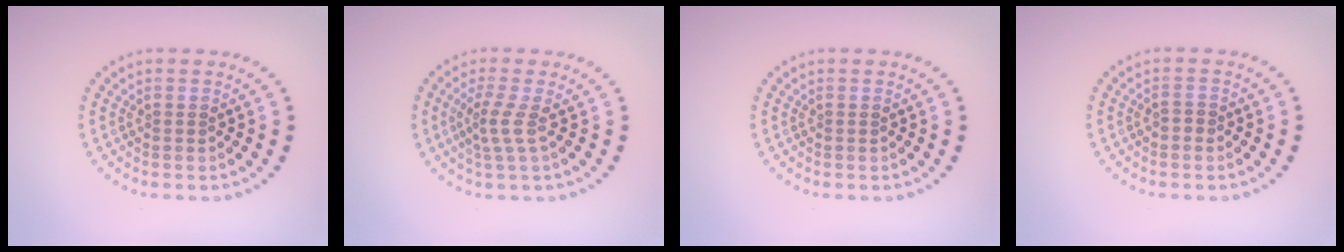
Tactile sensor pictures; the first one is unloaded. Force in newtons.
{"total": 2.1, "press": 1.5, "slide": 1.5}
{"total": 0.0}
{"total": 0.8, "press": 0.8, "slide": 0.1}